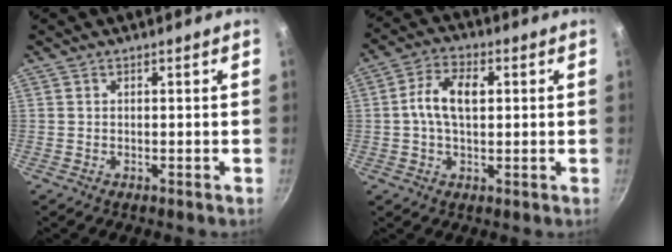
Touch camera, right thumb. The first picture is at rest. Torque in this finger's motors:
{"motor_torque": [-0.71, 0.71, 0.42, -0.52, 0.09]}